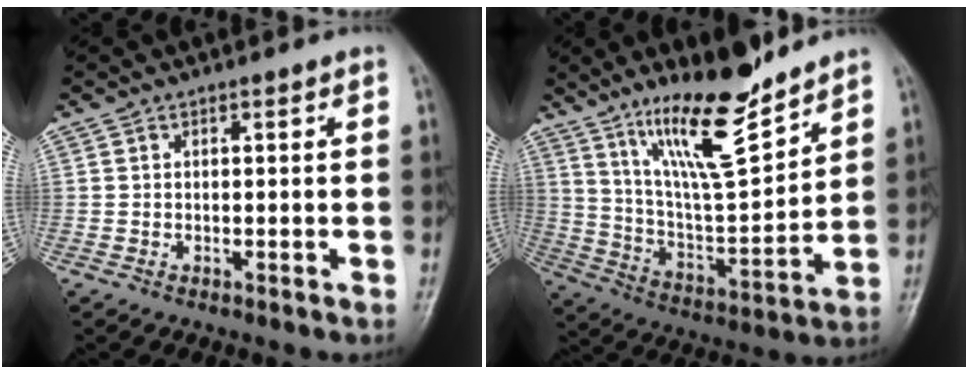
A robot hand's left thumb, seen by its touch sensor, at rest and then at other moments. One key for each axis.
{"total": 17.1, "fx": 12.2, "fy": 3.6, "fz": 11.3, "tx": -0.174, "ty": -0.081, "tz": 0.227}